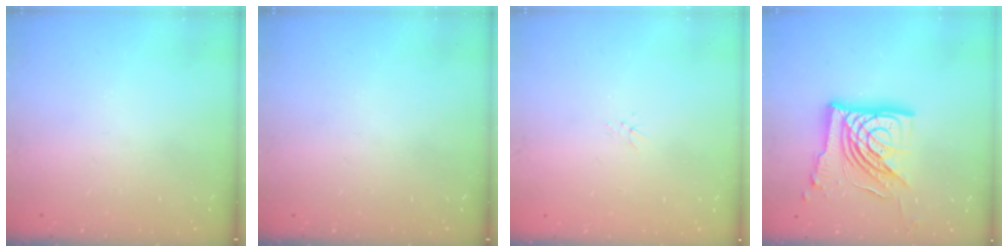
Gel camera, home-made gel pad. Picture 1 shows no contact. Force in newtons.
{"total": 0.0}
{"total": 1.5, "press": 1.5, "slide": 0.2}
{"total": 20.4, "press": 20.2, "slide": 2.2}